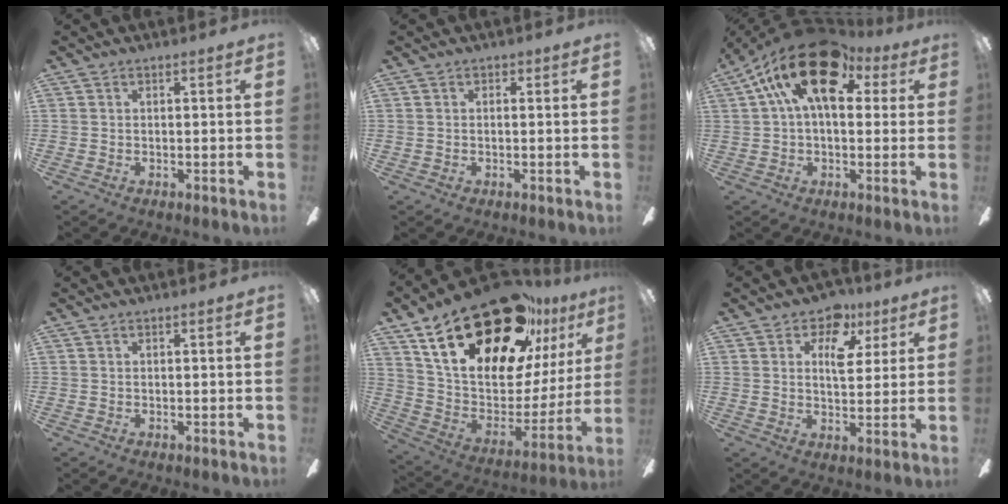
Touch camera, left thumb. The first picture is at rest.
{"total": 0.8, "force": [0.1, 0.8, 0.1], "torque": [-0.002, 0.006, -0.001]}
{"total": 19.0, "force": [7.8, 9.9, 14.2], "torque": [-0.247, -0.022, 0.128]}
{"total": 0.0}
{"total": 30.9, "force": [20.7, 13.8, 18.3], "torque": [-0.317, -0.126, 0.375]}
{"total": 9.7, "force": [4.7, 5.9, 6.1], "torque": [-0.078, -0.010, 0.078]}